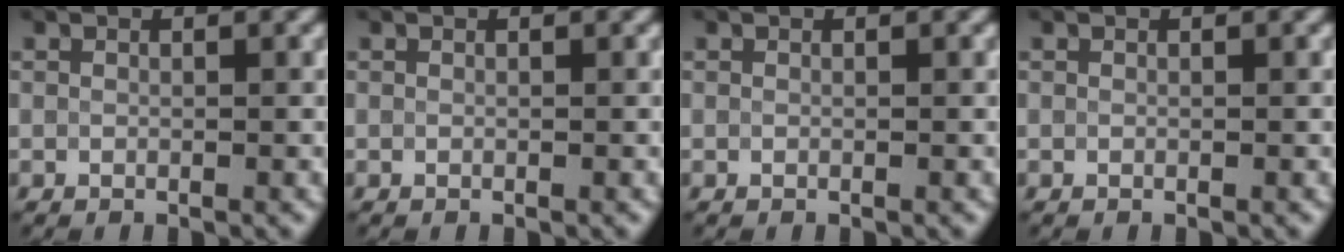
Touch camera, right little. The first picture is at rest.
{"total": 0.0}
{"total": 0.0}
{"total": 0.0}